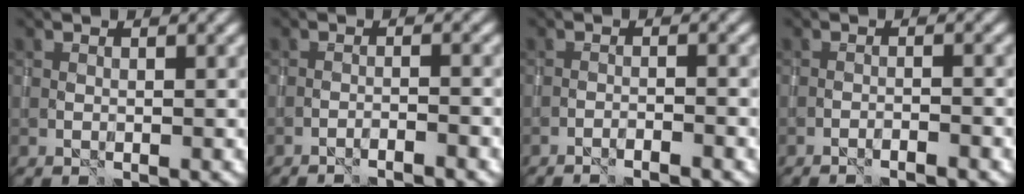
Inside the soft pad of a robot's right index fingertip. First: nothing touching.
{"total": 2.1, "force": [-1.8, 0.2, 1.0], "torque": [-0.014, 0.008, -0.035]}
{"total": 1.9, "force": [-1.6, 0.1, 1.0], "torque": [-0.020, 0.006, -0.031]}
{"total": 1.6, "force": [-1.3, 0.1, 0.9], "torque": [-0.018, 0.008, -0.026]}